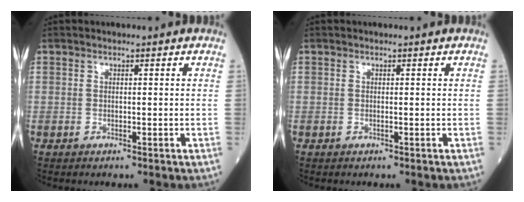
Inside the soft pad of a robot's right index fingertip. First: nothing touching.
{"total": 0.0}